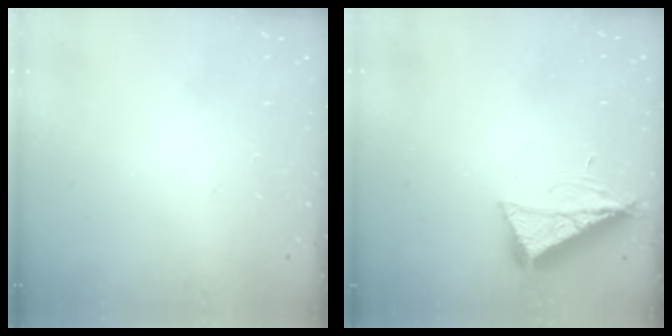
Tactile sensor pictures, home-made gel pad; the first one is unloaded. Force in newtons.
{"total": 7.7, "press": 7.6, "slide": 0.8}